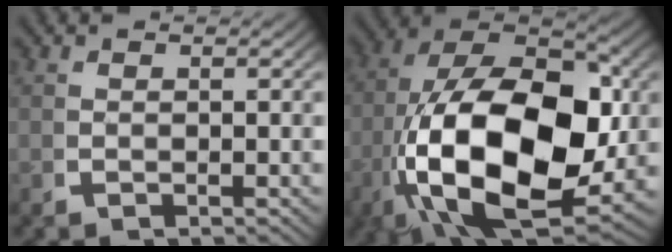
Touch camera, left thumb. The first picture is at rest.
{"total": 23.4, "force": [-2.7, 13.9, 18.6], "torque": [-0.391, -0.094, 0.005]}